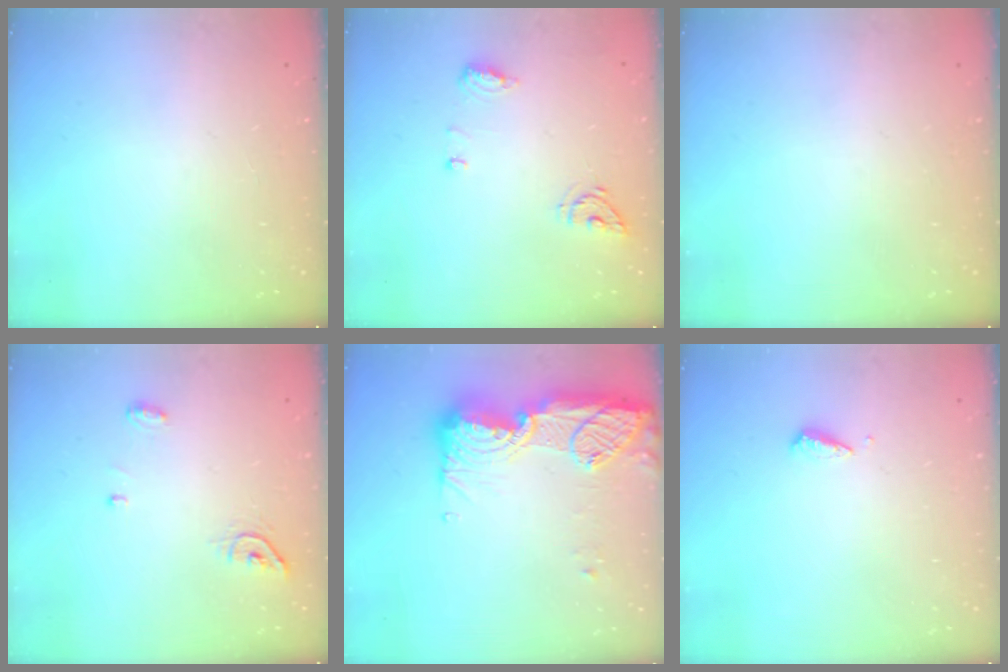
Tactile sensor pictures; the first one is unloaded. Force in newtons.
{"total": 6.9, "press": 6.7, "slide": 1.7}
{"total": 0.0}
{"total": 5.2, "press": 5.2, "slide": 0.1}
{"total": 21.5, "press": 20.4, "slide": 6.7}
{"total": 3.1, "press": 3.1, "slide": 0.3}